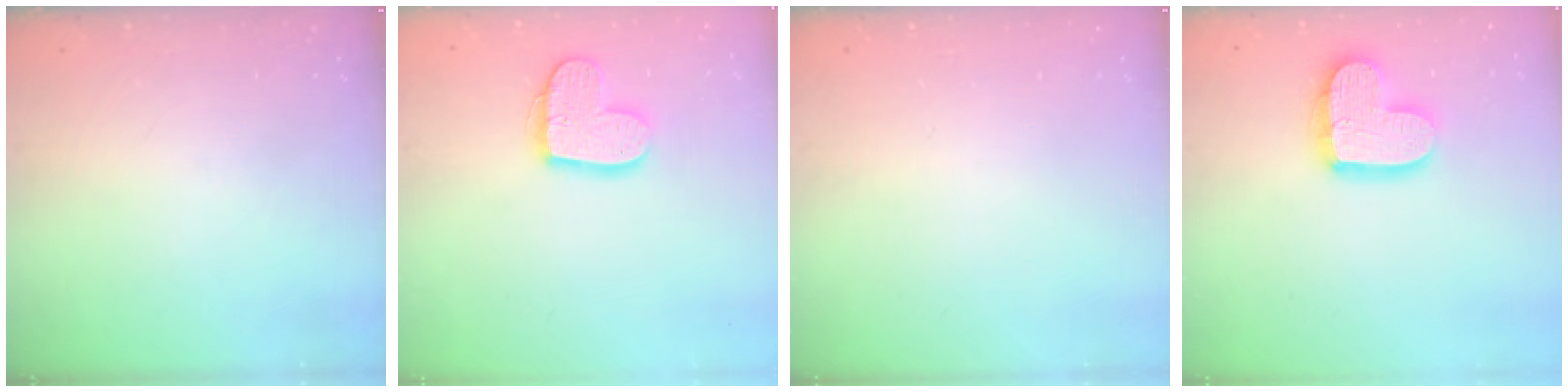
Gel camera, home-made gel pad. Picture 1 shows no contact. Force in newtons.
{"total": 13.5, "press": 13.5, "slide": 0.9}
{"total": 0.0}
{"total": 14.5, "press": 14.4, "slide": 1.3}